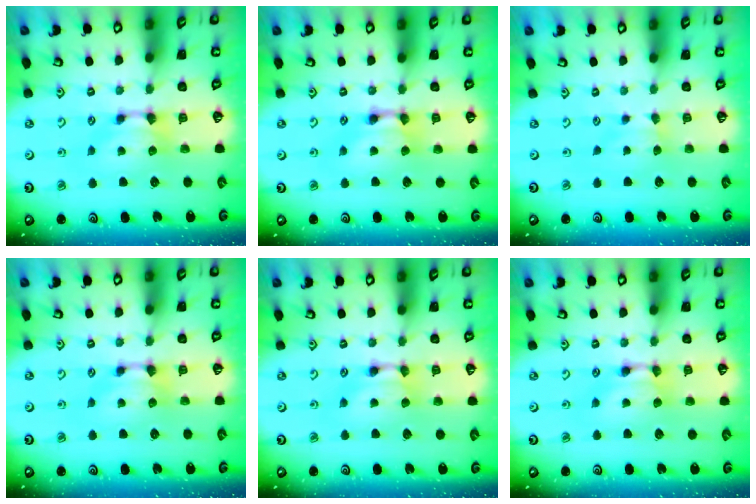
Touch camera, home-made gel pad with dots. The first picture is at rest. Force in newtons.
{"total": 2.0, "press": 2.0, "slide": 0.1}
{"total": 2.1, "press": 2.0, "slide": 0.5}
{"total": 0.0}
{"total": 1.8, "press": 1.8, "slide": 0.1}
{"total": 1.6, "press": 1.6, "slide": 0.2}